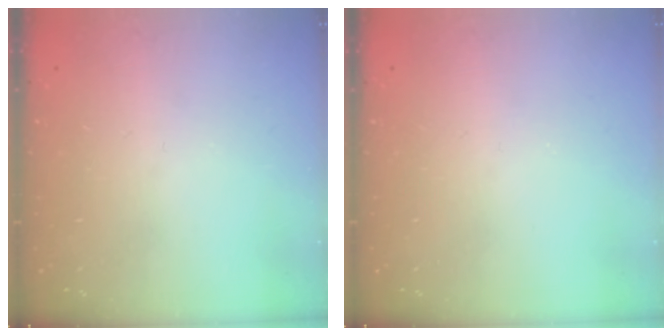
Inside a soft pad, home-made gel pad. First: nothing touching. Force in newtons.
{"total": 0.0}